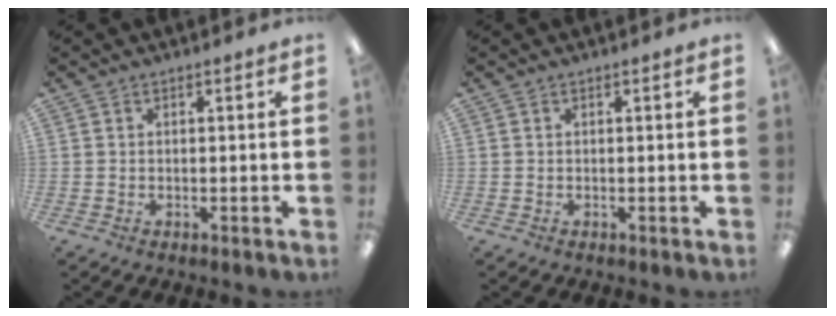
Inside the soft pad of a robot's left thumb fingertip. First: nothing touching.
{"total": 0.0}